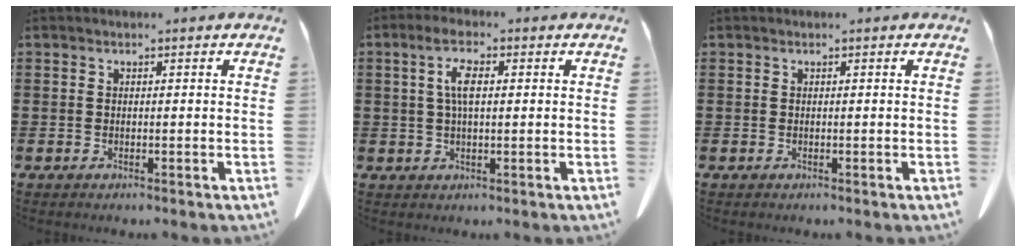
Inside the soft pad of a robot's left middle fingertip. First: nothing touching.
{"total": 5.3, "force": [1.2, 1.8, 4.8], "torque": [-0.099, 0.009, 0.020]}
{"total": 0.0}